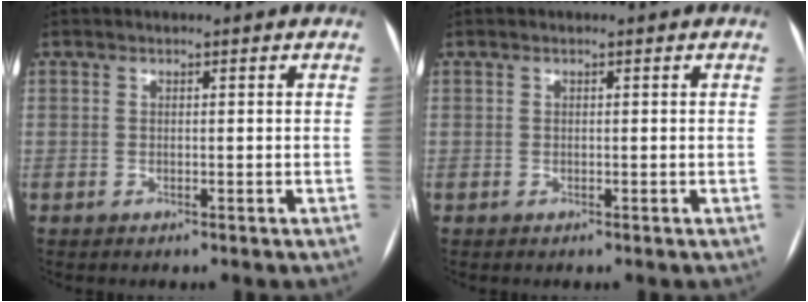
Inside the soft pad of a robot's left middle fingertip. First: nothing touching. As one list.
[{"total": 0.0}]